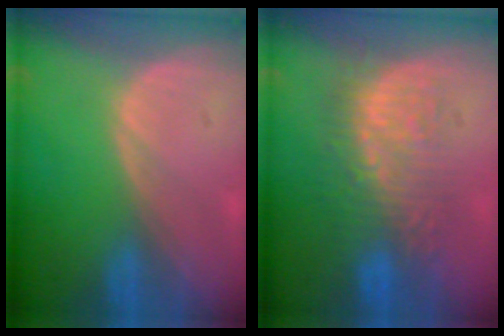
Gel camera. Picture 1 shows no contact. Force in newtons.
{"total": 9.1, "press": 9.0, "slide": 1.7}